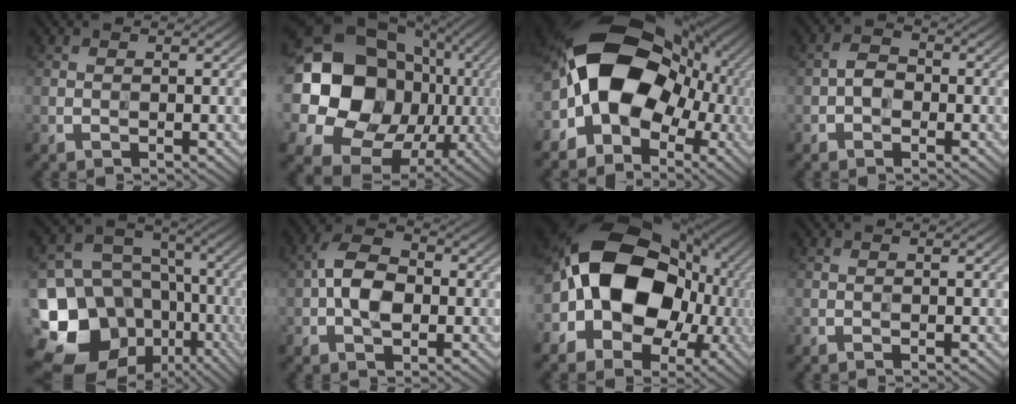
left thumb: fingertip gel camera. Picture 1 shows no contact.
{"total": 21.1, "force": [0.8, 18.1, 10.9], "torque": [-0.266, -0.010, 0.015]}
{"total": 16.0, "force": [-1.4, 11.9, 10.6], "torque": [-0.187, 0.003, -0.027]}
{"total": 2.2, "force": [-0.7, 1.5, 1.5], "torque": [-0.036, 0.007, -0.019]}
{"total": 20.6, "force": [-9.1, 16.5, 8.2], "torque": [-0.213, -0.054, -0.138]}
{"total": 6.3, "force": [-0.7, 3.6, 5.1], "torque": [-0.105, 0.011, -0.020]}
{"total": 17.3, "force": [-0.4, 12.7, 11.6], "torque": [-0.216, -0.005, -0.008]}
{"total": 0.6, "force": [-0.1, -0.5, -0.2], "torque": [0.003, 0.002, 0.001]}